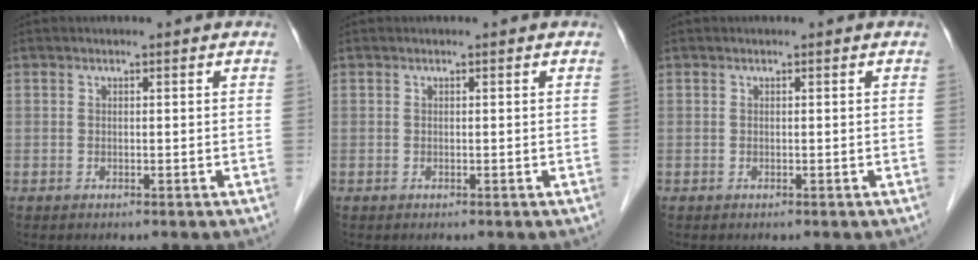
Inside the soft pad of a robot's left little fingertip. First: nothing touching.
{"total": 0.0}
{"total": 0.0}